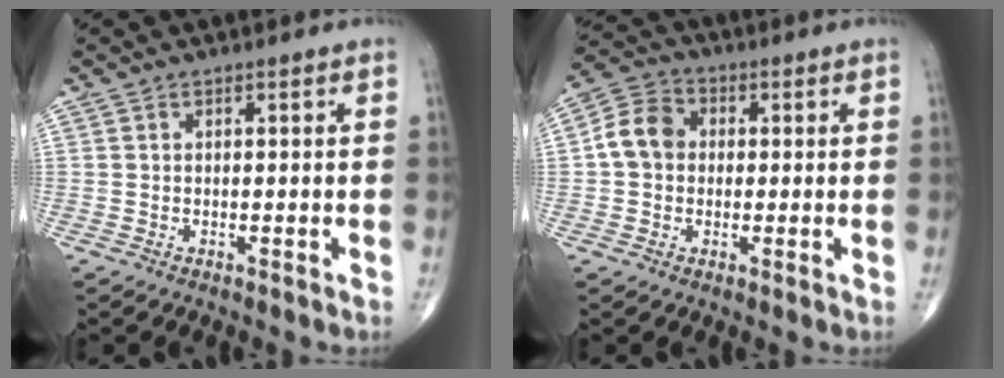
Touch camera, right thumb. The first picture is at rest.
{"total": 7.5, "force": [0.2, 6.2, 4.2], "torque": [-0.069, 0.022, -0.006]}